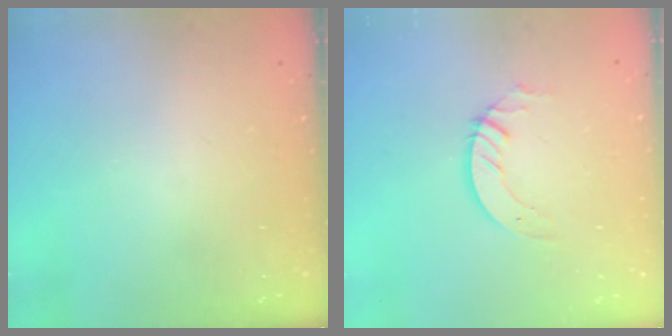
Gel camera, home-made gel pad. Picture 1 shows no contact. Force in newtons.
{"total": 2.8, "press": 2.8, "slide": 0.2}